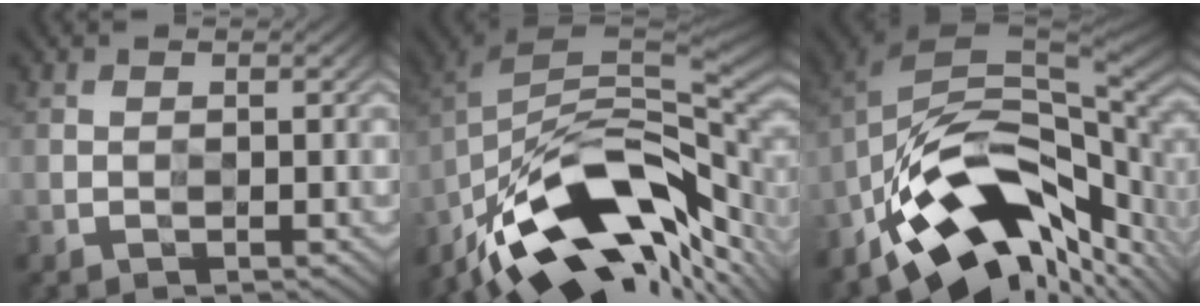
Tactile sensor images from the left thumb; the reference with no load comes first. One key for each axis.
{"total": 14.9, "fx": -8.8, "fy": 5.7, "fz": 10.6, "tx": -0.201, "ty": 0.004, "tz": -0.165}
{"total": 14.2, "fx": -7.8, "fy": 5.6, "fz": 10.5, "tx": -0.183, "ty": 0.012, "tz": -0.146}